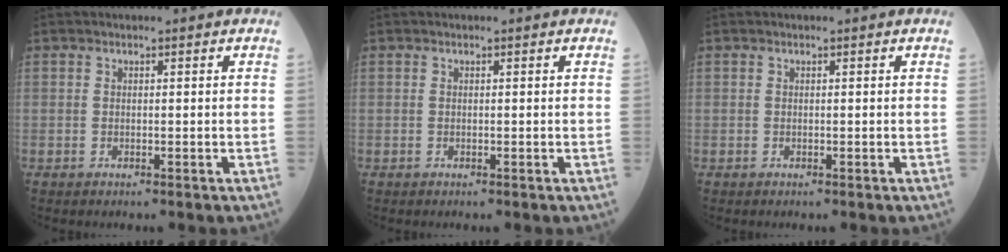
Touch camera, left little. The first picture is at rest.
{"total": 0.0}
{"total": 0.0}